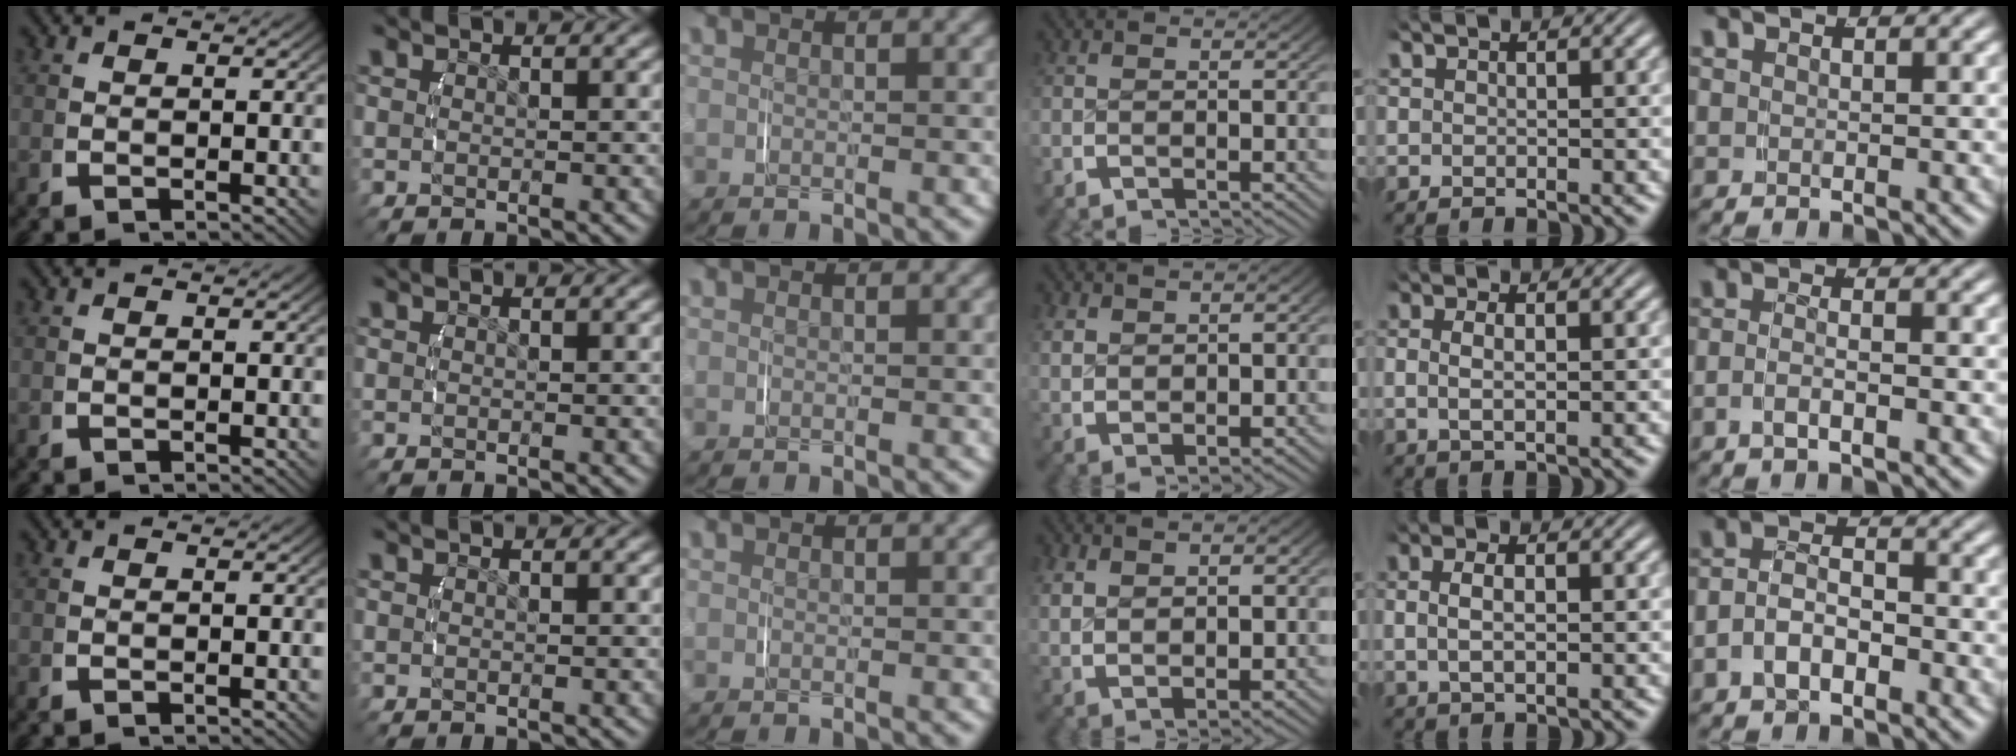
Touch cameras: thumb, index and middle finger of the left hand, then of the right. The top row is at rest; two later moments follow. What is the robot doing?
{"motion": "lift_and_place", "object": "scarf"}